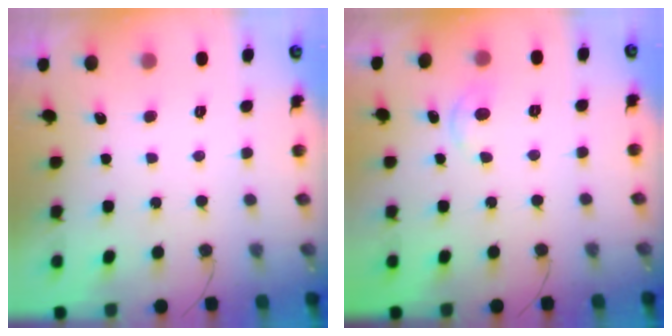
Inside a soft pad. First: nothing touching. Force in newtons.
{"total": 2.9, "press": 2.8, "slide": 0.4}